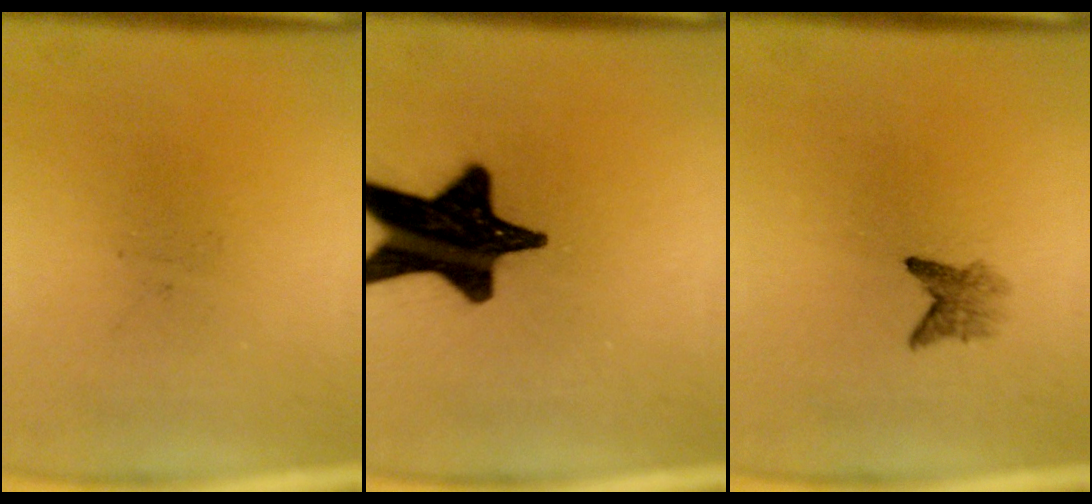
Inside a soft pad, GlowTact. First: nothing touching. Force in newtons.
{"total": 18.6}
{"total": 2.0}